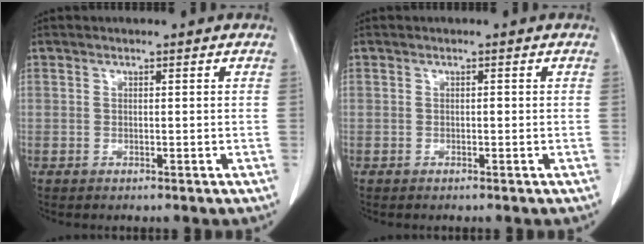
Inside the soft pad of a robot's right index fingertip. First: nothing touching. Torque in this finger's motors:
{"motor_torque": [0.00, -0.01, 0.00, 0.01]}